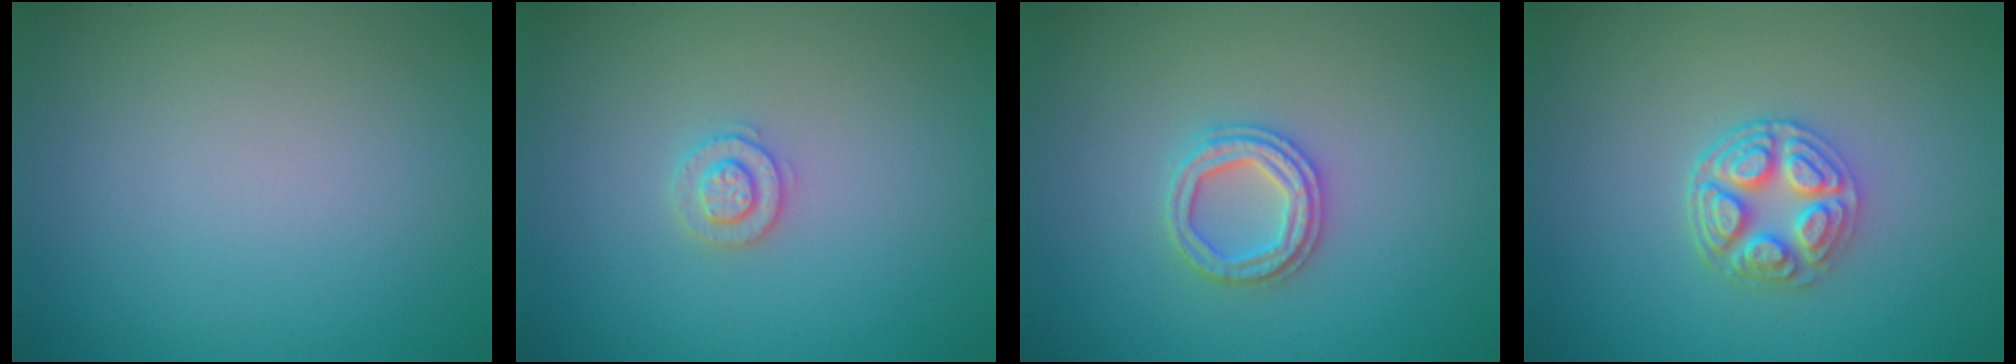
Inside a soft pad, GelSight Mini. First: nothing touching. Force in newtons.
{"total": 1.8, "press": 1.8, "slide": 0.4}
{"total": 2.4, "press": 2.4, "slide": 0.4}
{"total": 4.1, "press": 3.4, "slide": 2.3}